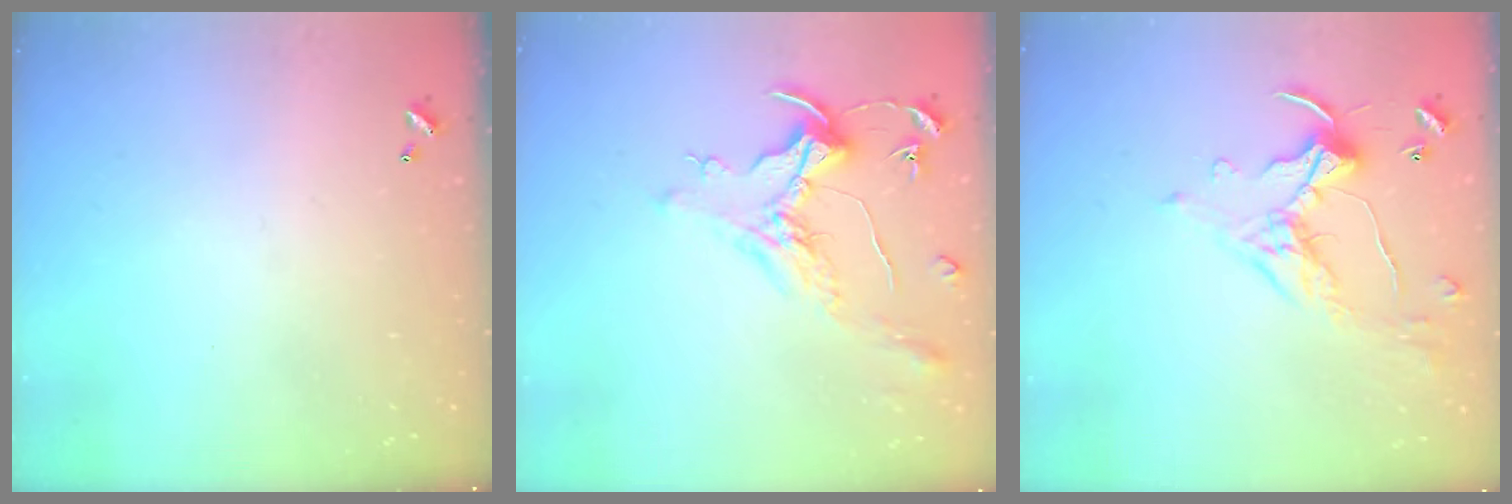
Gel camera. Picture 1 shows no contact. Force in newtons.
{"total": 1.6, "press": 1.4, "slide": 0.7}
{"total": 1.1, "press": 1.1, "slide": 0.1}